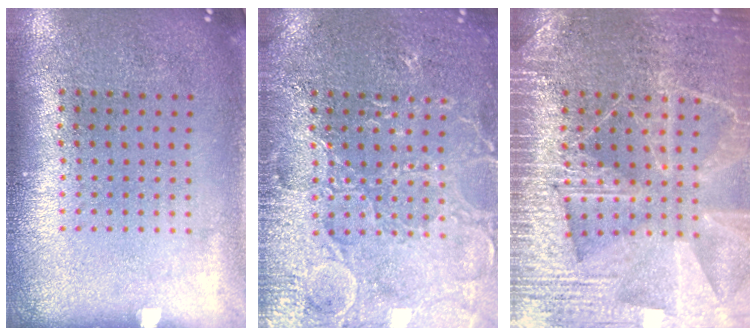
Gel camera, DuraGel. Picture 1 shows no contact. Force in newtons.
{"total": 5.6, "press": 5.5, "slide": 0.7}
{"total": 6.5, "press": 6.4, "slide": 0.8}